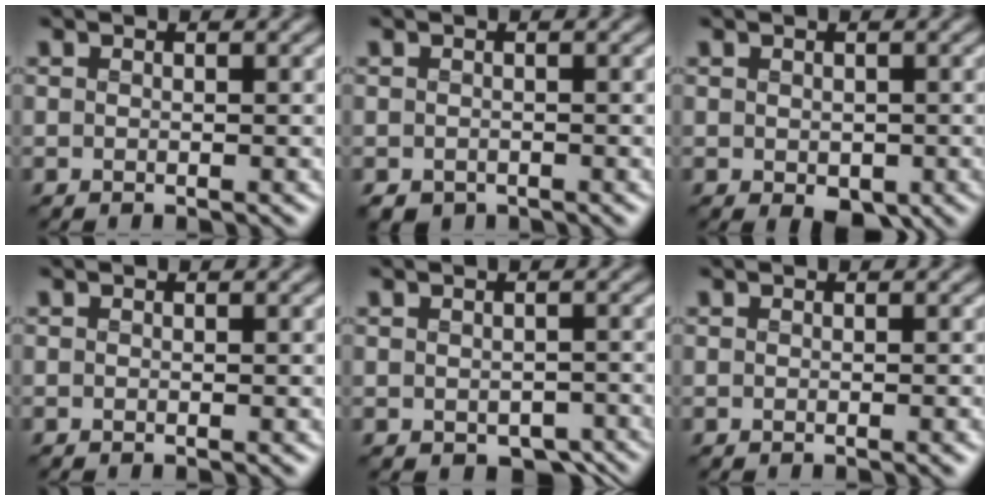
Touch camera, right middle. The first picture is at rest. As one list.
[{"total": 1.0, "force": [-0.8, 0.4, 0.2], "torque": [-0.006, -0.009, -0.014]}, {"total": 2.1, "force": [-0.7, 1.2, 1.5], "torque": [-0.022, -0.010, -0.005]}, {"total": 0.0}, {"total": 3.4, "force": [-2.0, 2.0, 2.0], "torque": [-0.022, -0.020, -0.017]}, {"total": 1.0, "force": [-0.2, 0.4, 0.9], "torque": [-0.004, 0.003, -0.006]}]